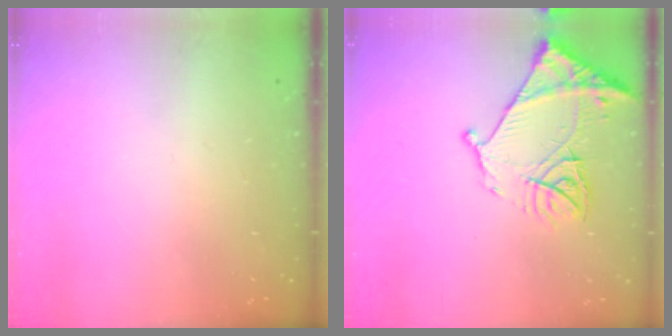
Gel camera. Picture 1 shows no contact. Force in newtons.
{"total": 15.0, "press": 14.9, "slide": 1.6}